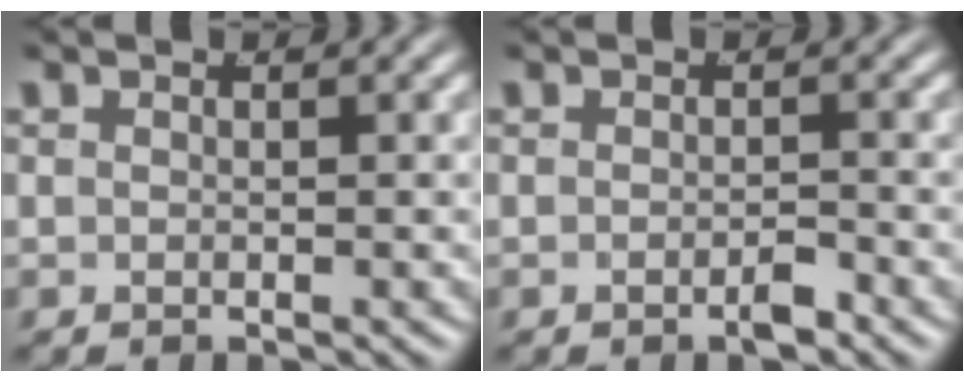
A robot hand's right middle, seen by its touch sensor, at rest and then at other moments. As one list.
[{"total": 1.2, "force": [-0.9, 0.1, 0.7], "torque": [-0.008, 0.002, -0.019]}]